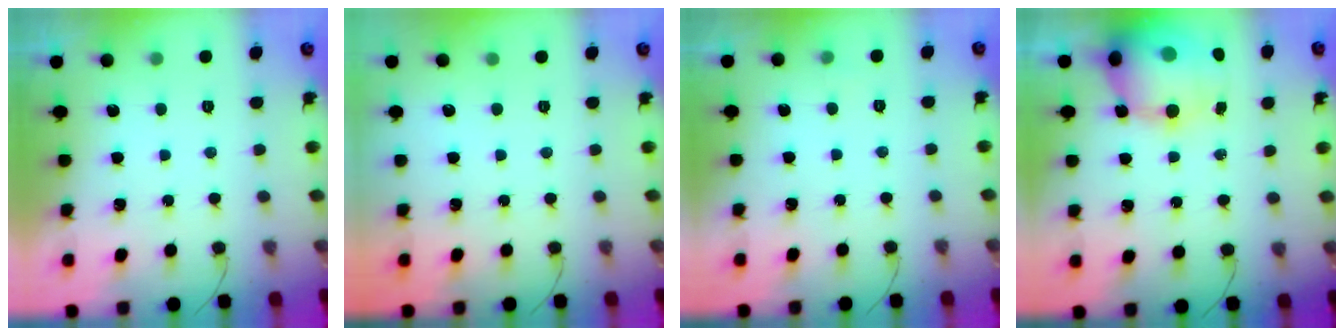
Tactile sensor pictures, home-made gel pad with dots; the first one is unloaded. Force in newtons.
{"total": 0.0}
{"total": 2.4, "press": 2.2, "slide": 0.9}
{"total": 18.9, "press": 18.4, "slide": 4.5}